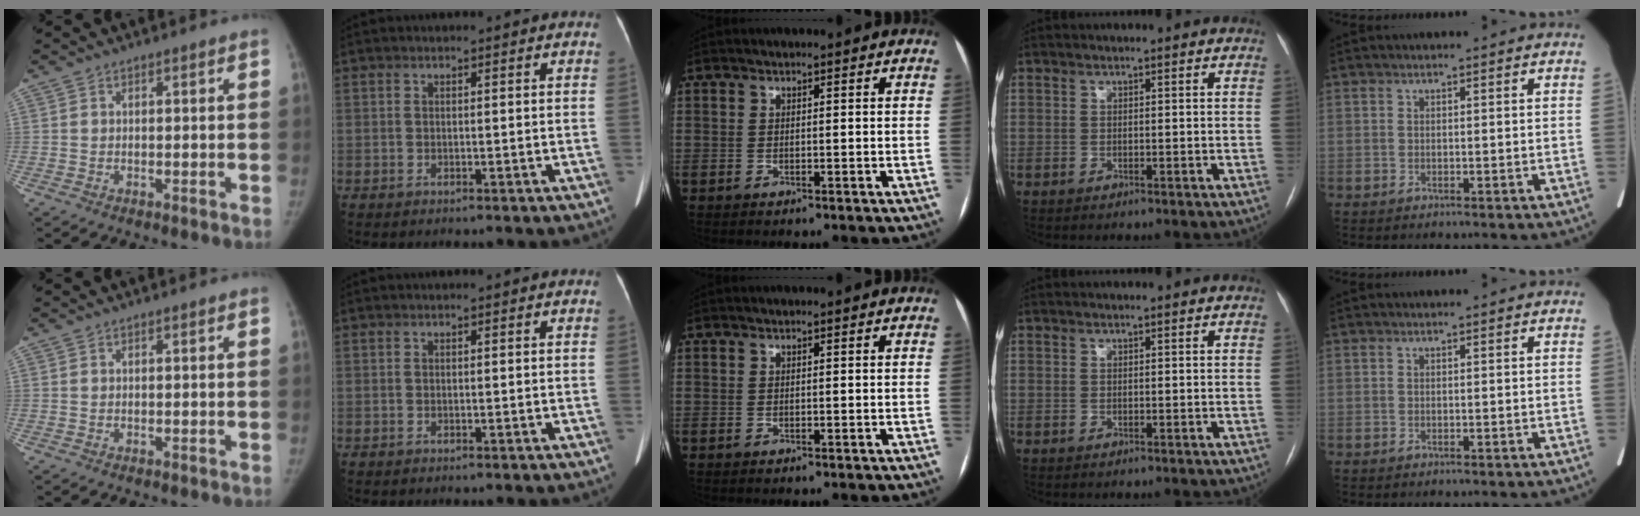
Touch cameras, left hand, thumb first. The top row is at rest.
{}